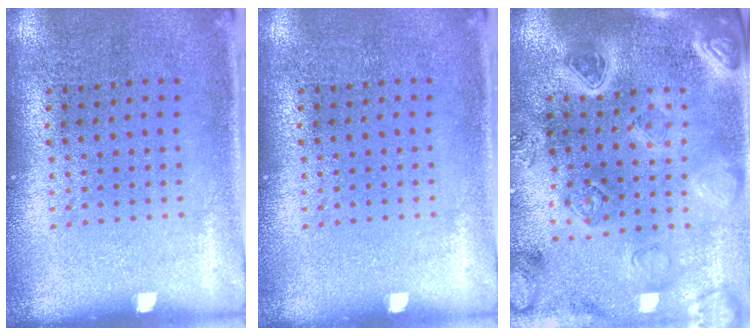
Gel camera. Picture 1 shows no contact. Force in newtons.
{"total": 0.0}
{"total": 2.9, "press": 2.9, "slide": 0.7}